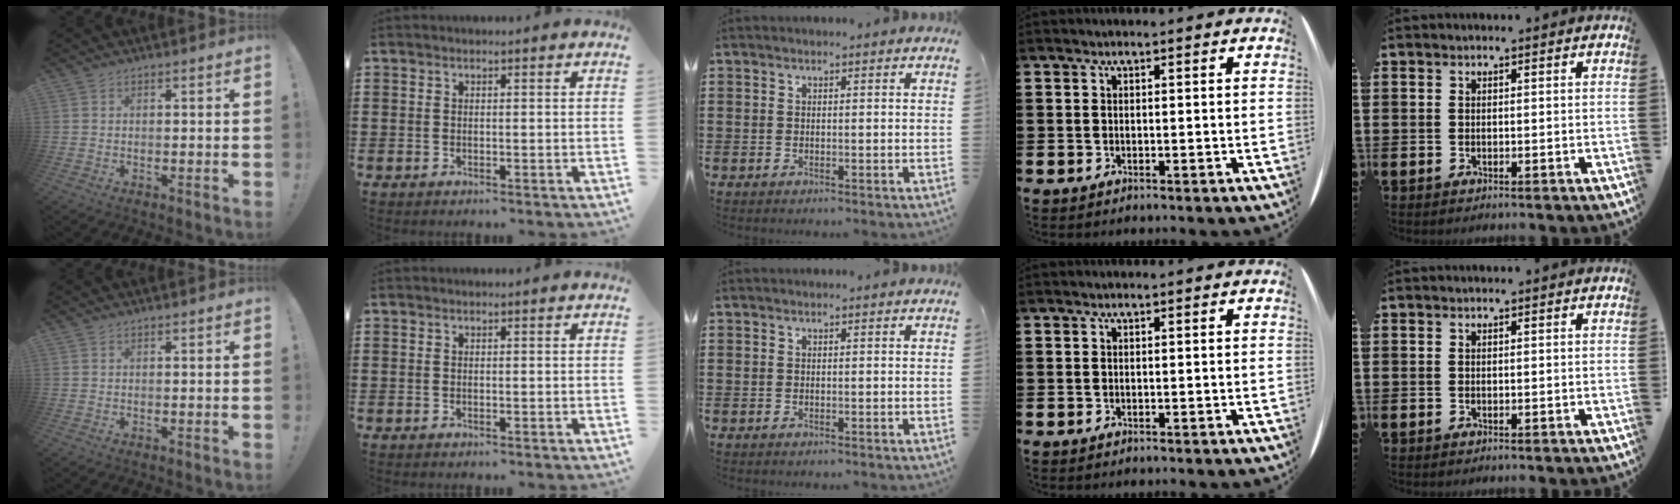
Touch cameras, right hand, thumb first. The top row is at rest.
{}